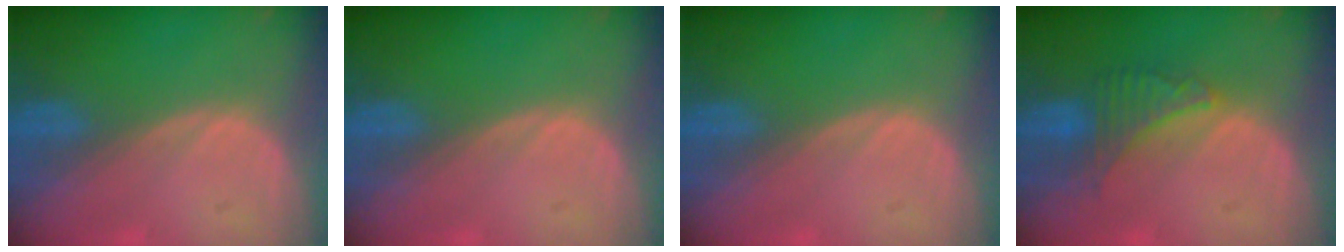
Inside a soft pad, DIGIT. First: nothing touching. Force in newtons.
{"total": 0.0}
{"total": 0.0}
{"total": 5.0, "press": 5.0, "slide": 0.4}